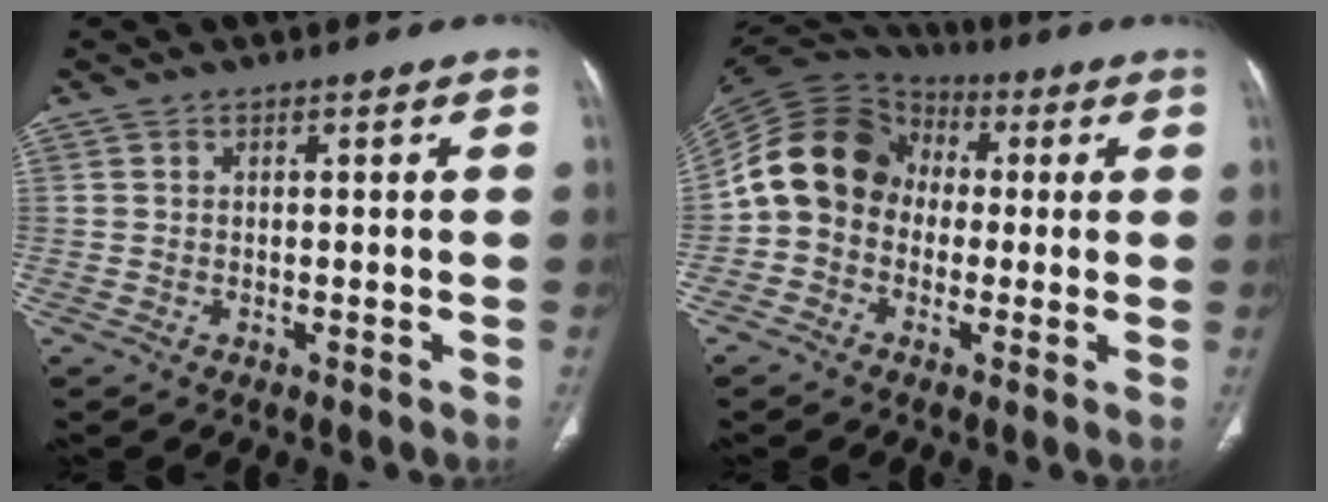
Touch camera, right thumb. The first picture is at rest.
{"total": 14.0, "force": [-0.2, 11.8, 7.6], "torque": [-0.127, 0.036, -0.019]}